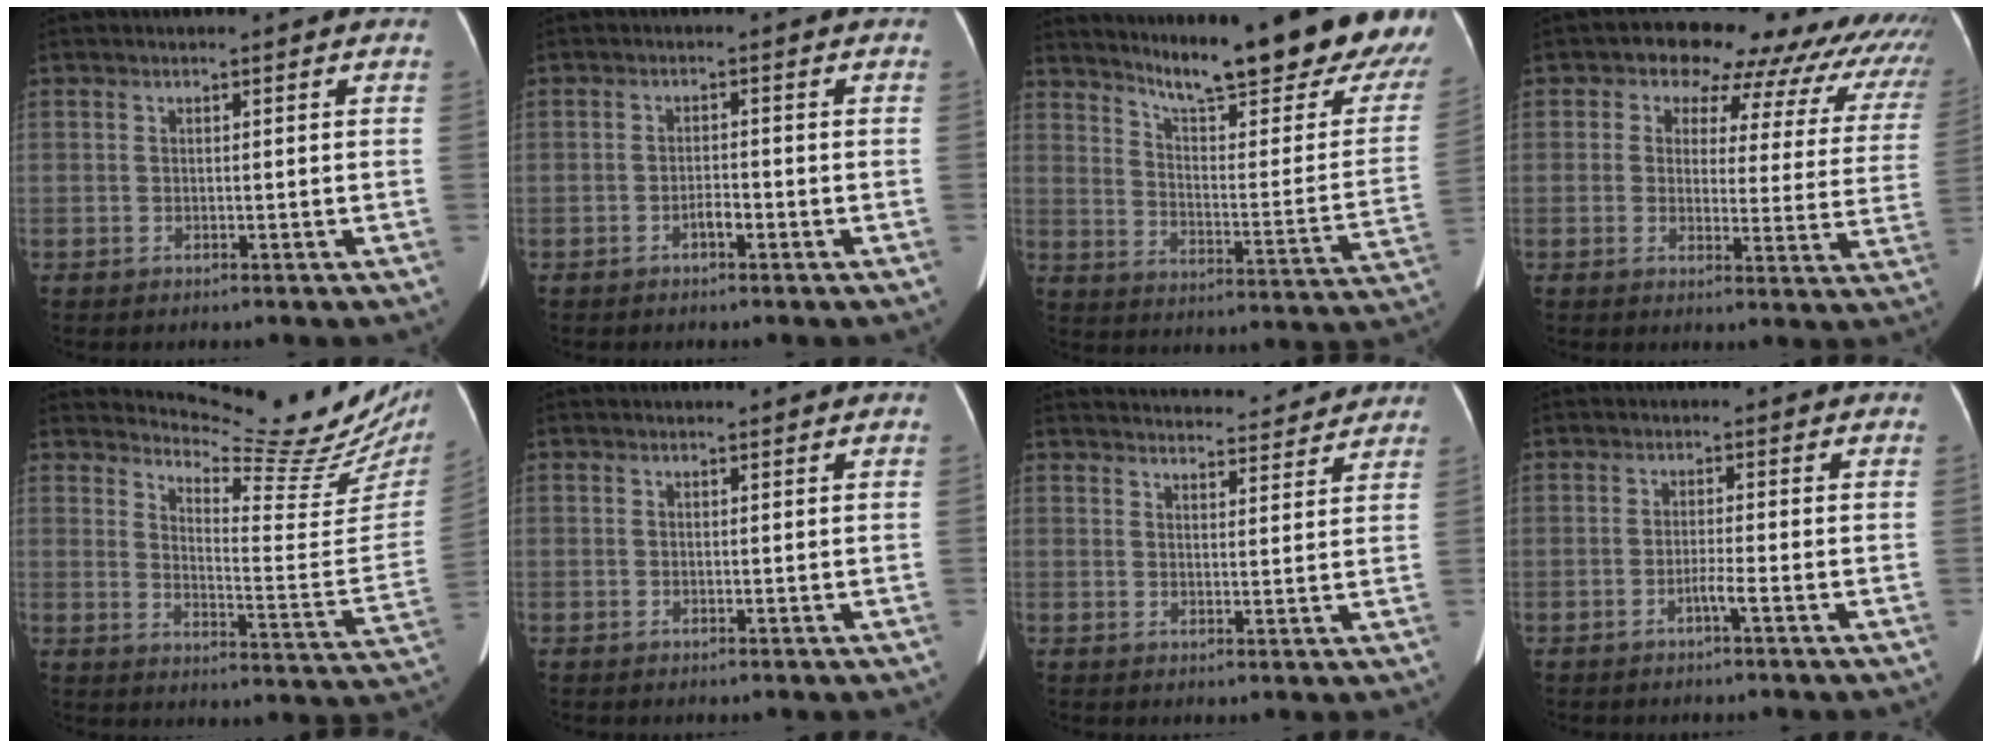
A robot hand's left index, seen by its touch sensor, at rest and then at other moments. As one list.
[{"total": 1.6, "force": [-1.4, 0.2, 0.9], "torque": [-0.009, -0.005, -0.020]}, {"total": 26.2, "force": [22.7, 1.0, 13.0], "torque": [-0.190, -0.112, 0.297]}, {"total": 18.7, "force": [14.9, 8.8, 7.3], "torque": [-0.060, -0.020, 0.139]}, {"total": 18.7, "force": [17.6, 1.8, 5.8], "torque": [-0.080, -0.111, 0.211]}, {"total": 0.9, "force": [0.8, 0.0, 0.3], "torque": [-0.006, -0.003, 0.012]}, {"total": 17.1, "force": [16.5, 2.7, 3.5], "torque": [-0.036, 0.002, 0.205]}, {"total": 1.8, "force": [-1.3, -0.6, 1.0], "torque": [-0.013, -0.008, -0.021]}]